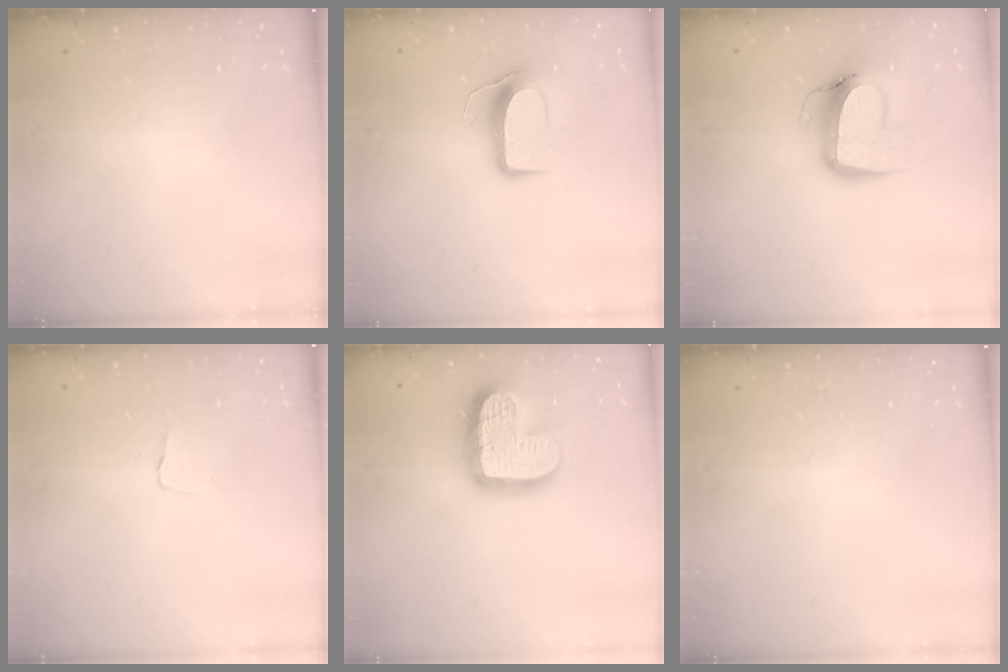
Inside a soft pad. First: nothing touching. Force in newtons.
{"total": 8.8, "press": 8.8, "slide": 0.2}
{"total": 13.1, "press": 13.0, "slide": 1.6}
{"total": 2.9, "press": 2.8, "slide": 0.3}
{"total": 17.7, "press": 17.7, "slide": 1.5}
{"total": 0.0}